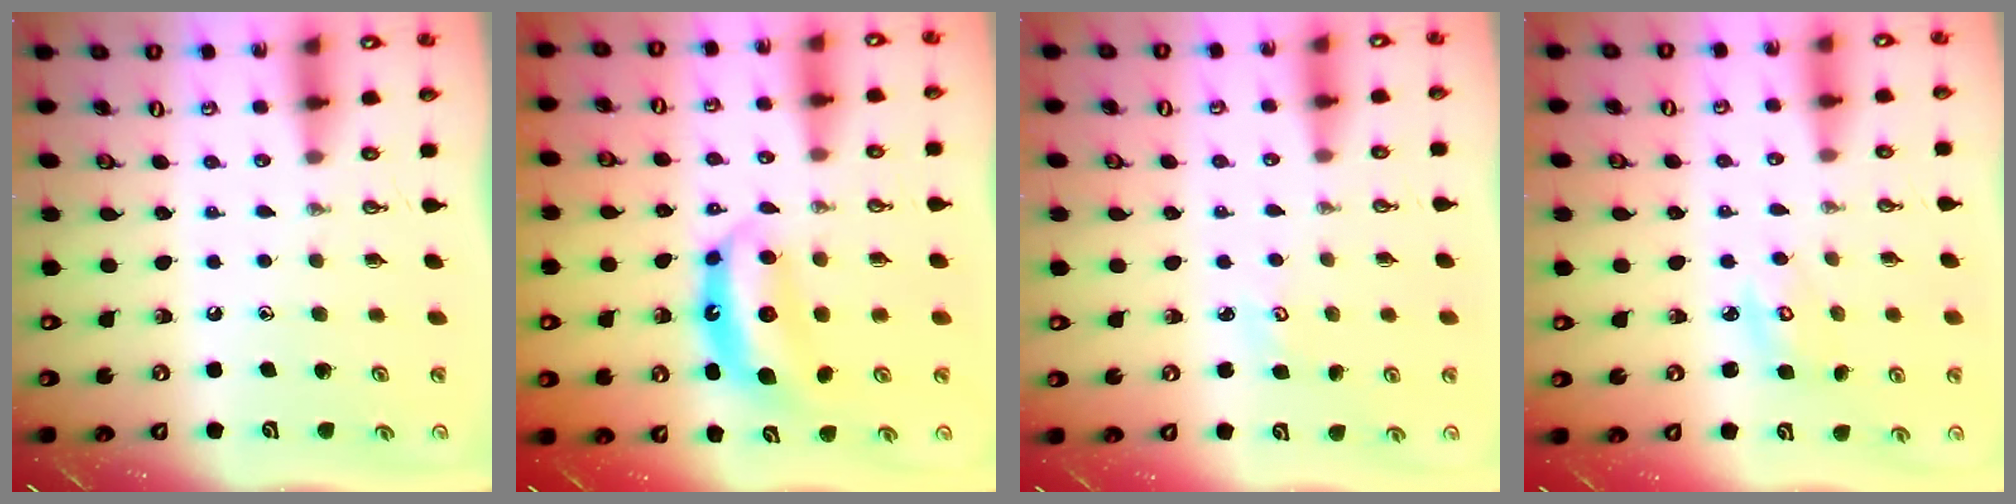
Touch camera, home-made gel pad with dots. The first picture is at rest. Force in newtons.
{"total": 7.0, "press": 6.9, "slide": 0.5}
{"total": 2.7, "press": 2.7, "slide": 0.3}
{"total": 3.1, "press": 3.1, "slide": 0.2}